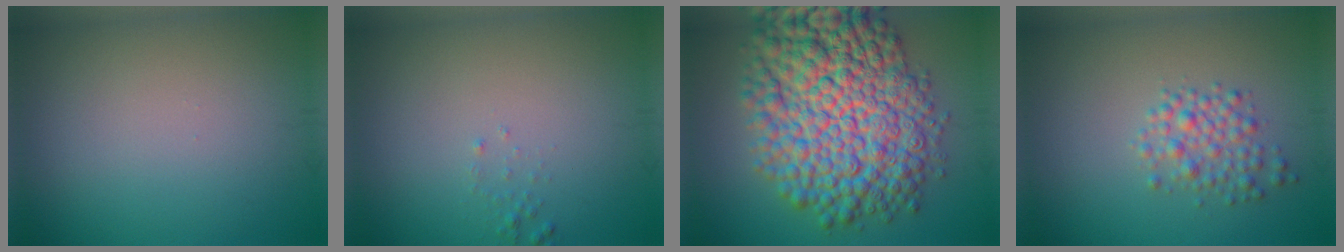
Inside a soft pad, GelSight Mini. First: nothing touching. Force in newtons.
{"total": 0.6, "press": 0.6, "slide": 0.1}
{"total": 14.0, "press": 14.0, "slide": 0.2}
{"total": 2.6, "press": 2.6, "slide": 0.1}